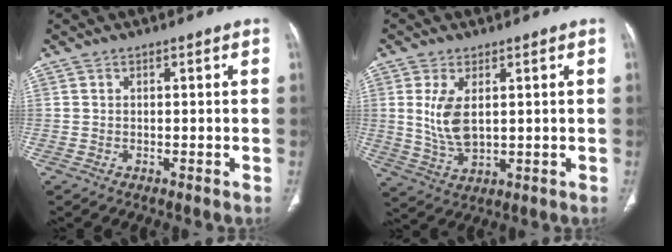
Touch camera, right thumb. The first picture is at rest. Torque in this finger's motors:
{"motor_torque": [-0.61, 1.00, 0.41, 0.82, 0.06]}